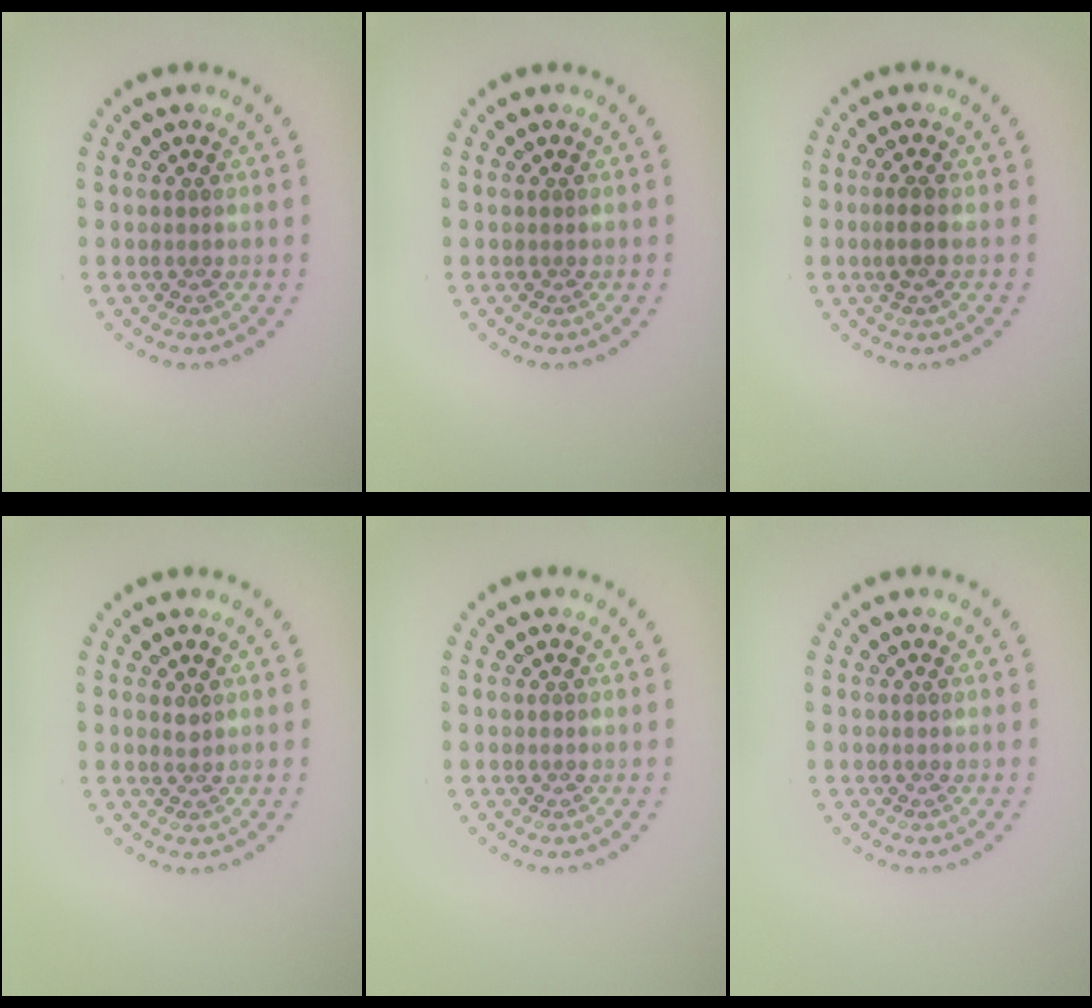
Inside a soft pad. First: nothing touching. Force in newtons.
{"total": 0.0}
{"total": 1.7, "press": 1.5, "slide": 0.8}
{"total": 0.7, "press": 0.4, "slide": 0.5}
{"total": 0.0}
{"total": 0.0}